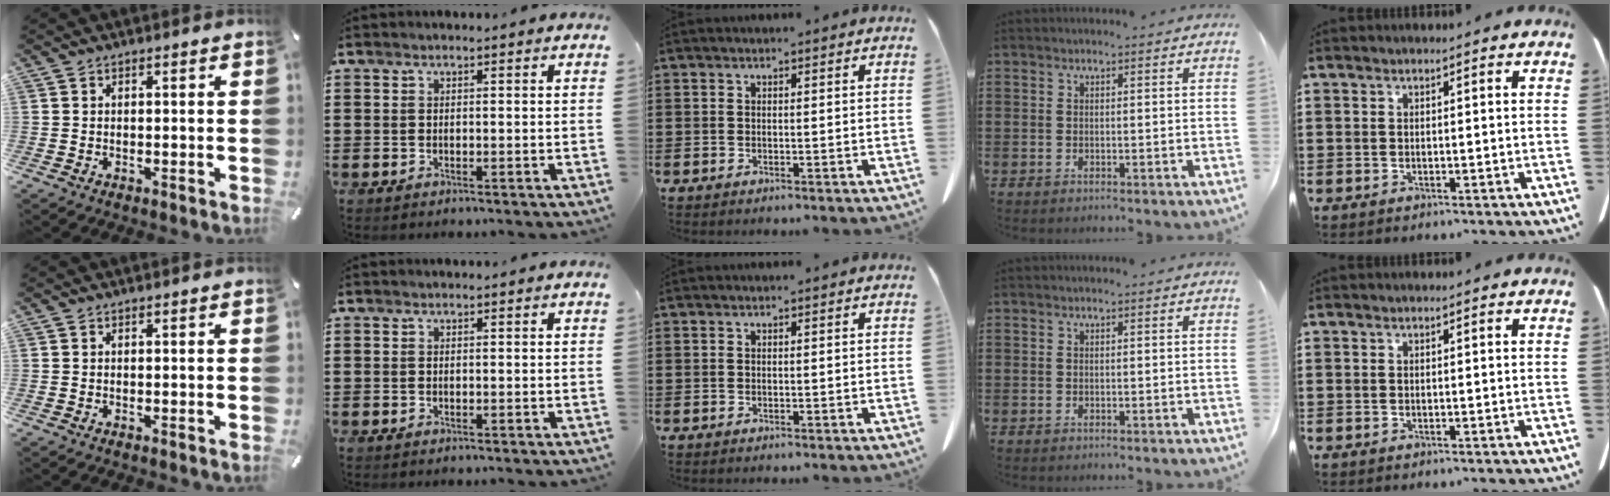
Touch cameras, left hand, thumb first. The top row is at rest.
{}